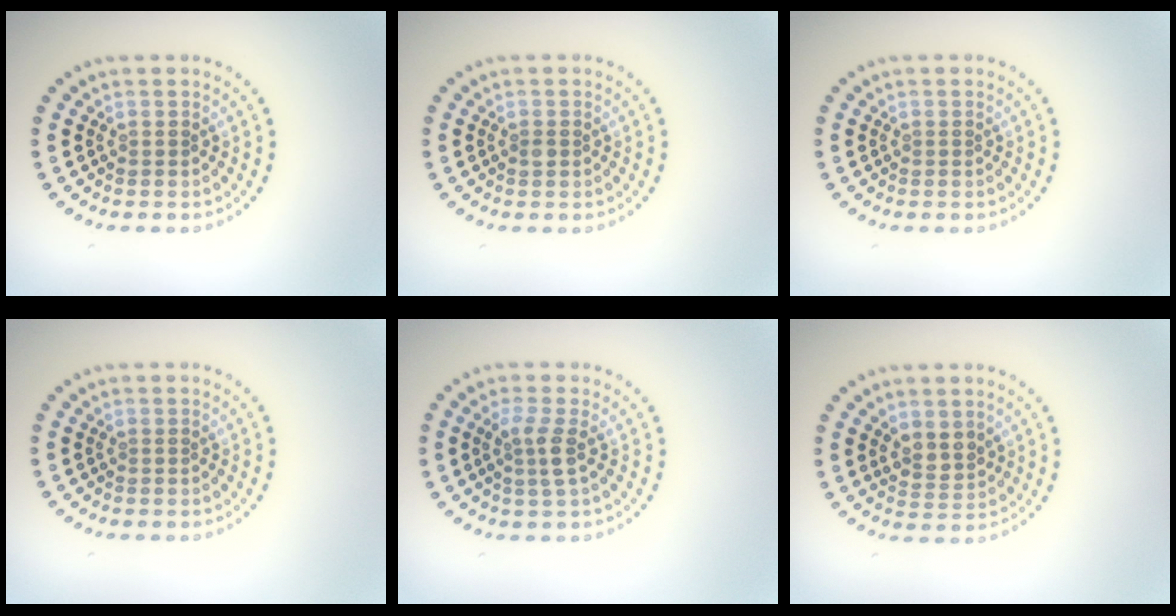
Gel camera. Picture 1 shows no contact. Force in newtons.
{"total": 0.5, "press": 0.5, "slide": 0.1}
{"total": 0.0}
{"total": 0.0}
{"total": 2.0, "press": 1.6, "slide": 1.2}
{"total": 2.1, "press": 1.8, "slide": 1.0}